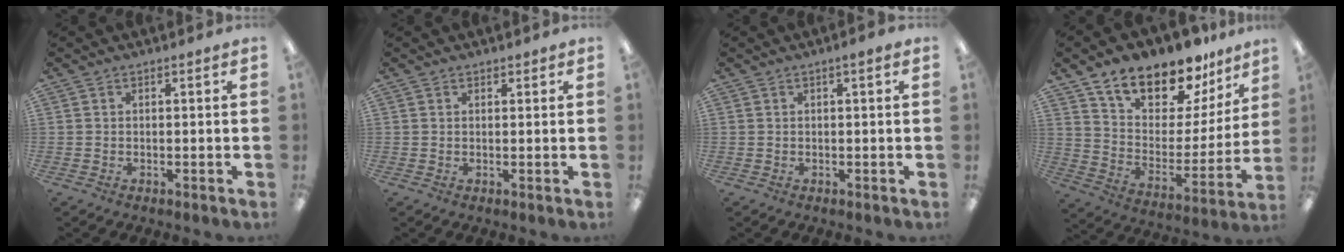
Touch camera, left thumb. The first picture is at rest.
{"total": 1.1, "force": [0.9, 0.6, 0.1], "torque": [-0.001, 0.001, 0.018]}
{"total": 1.3, "force": [0.5, 0.2, 1.2], "torque": [-0.024, 0.003, 0.007]}
{"total": 14.4, "force": [12.4, 6.1, 3.9], "torque": [-0.072, -0.106, 0.222]}